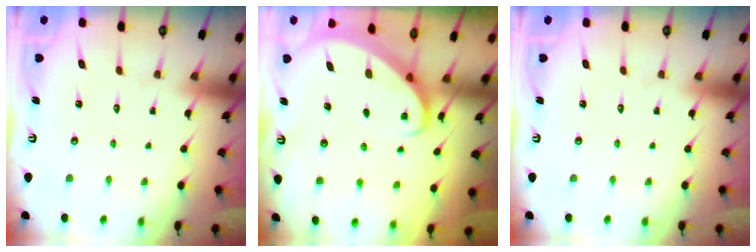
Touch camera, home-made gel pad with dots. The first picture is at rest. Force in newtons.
{"total": 2.7, "press": 2.7, "slide": 0.2}
{"total": 0.0}